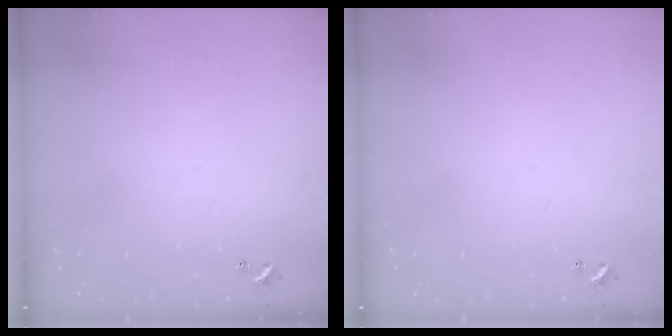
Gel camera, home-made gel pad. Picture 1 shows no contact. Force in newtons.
{"total": 0.0}